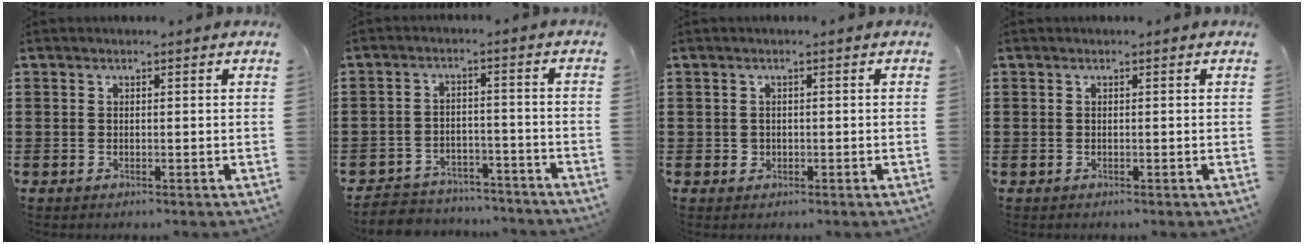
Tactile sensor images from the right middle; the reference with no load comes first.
{"total": 4.5, "force": [-4.4, 0.9, 0.0], "torque": [-0.005, 0.009, -0.092]}
{"total": 0.9, "force": [0.0, 0.8, 0.2], "torque": [-0.006, 0.006, 0.000]}
{"total": 0.0}